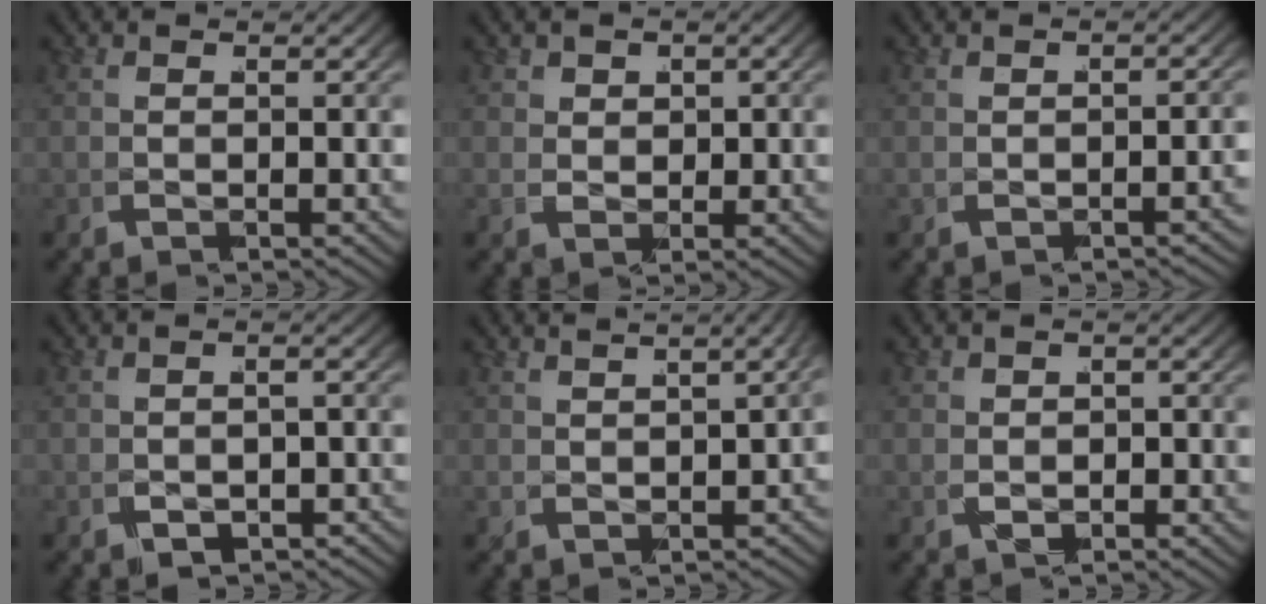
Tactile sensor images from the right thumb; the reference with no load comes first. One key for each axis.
{"total": 1.0, "fx": 0.6, "fy": 0.0, "fz": -0.8, "tx": 0.016, "ty": 0.006, "tz": 0.013}
{"total": 0.9, "fx": -0.7, "fy": -0.1, "fz": 0.6, "tx": -0.002, "ty": 0.006, "tz": -0.010}
{"total": 2.2, "fx": -1.8, "fy": 0.9, "fz": 0.9, "tx": -0.021, "ty": -0.003, "tz": -0.024}
{"total": 1.9, "fx": 1.2, "fy": 0.7, "fz": 1.3, "tx": 0.000, "ty": 0.017, "tz": 0.017}
{"total": 1.2, "fx": -0.8, "fy": 0.8, "fz": -0.3, "tx": -0.013, "ty": -0.006, "tz": -0.007}